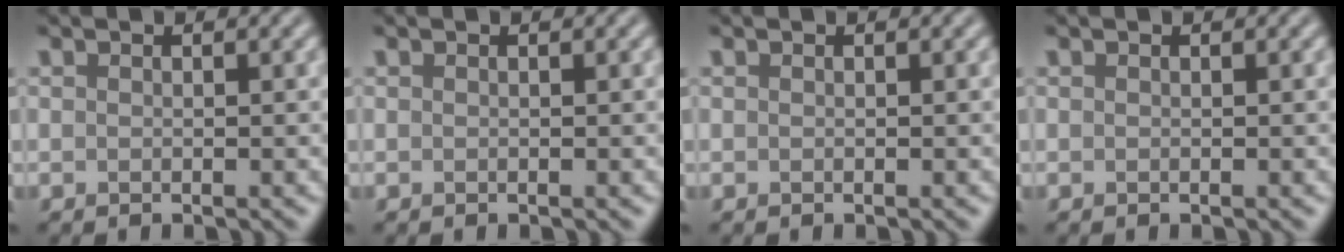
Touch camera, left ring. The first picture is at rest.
{"total": 0.0}
{"total": 0.0}
{"total": 0.0}